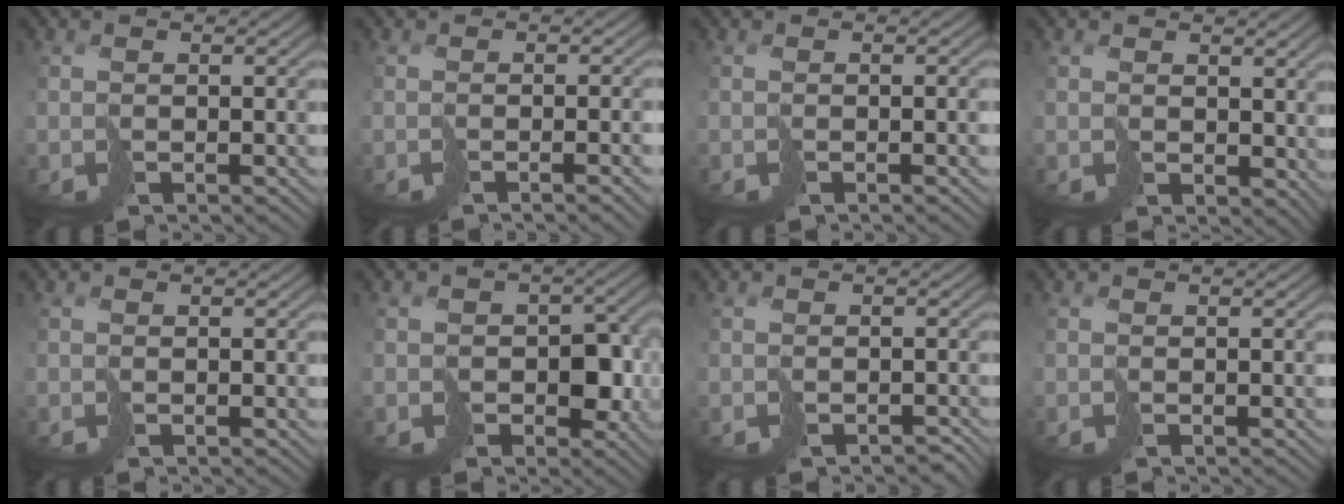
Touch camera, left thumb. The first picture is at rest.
{"total": 3.7, "force": [-1.2, 0.7, 3.4], "torque": [-0.046, 0.000, -0.020]}
{"total": 2.0, "force": [-0.4, 0.2, 2.0], "torque": [-0.028, 0.002, -0.010]}
{"total": 3.1, "force": [1.3, 2.3, 1.7], "torque": [-0.040, -0.010, 0.027]}
{"total": 0.0}
{"total": 5.9, "force": [-1.3, 4.4, 3.6], "torque": [-0.055, -0.009, -0.022]}
{"total": 1.3, "force": [-1.1, 0.6, 0.4], "torque": [-0.005, -0.005, -0.016]}
{"total": 0.0}